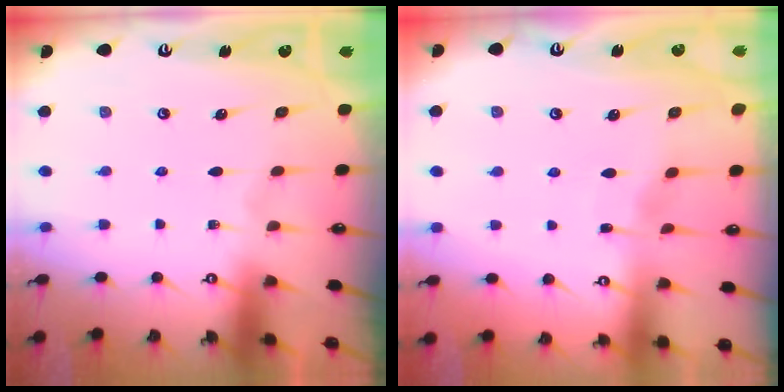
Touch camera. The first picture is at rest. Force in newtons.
{"total": 3.3, "press": 3.2, "slide": 0.5}